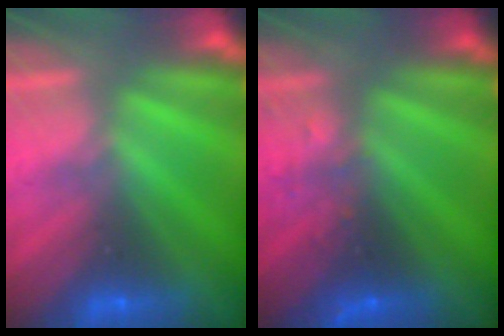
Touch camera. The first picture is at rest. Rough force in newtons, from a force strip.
{"total": 2.9}